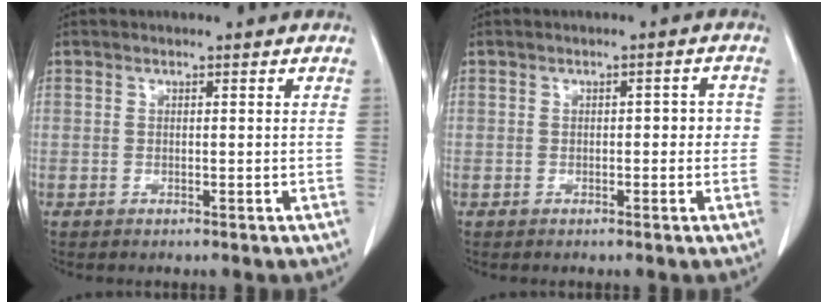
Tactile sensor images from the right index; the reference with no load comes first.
{"total": 2.4, "force": [-0.2, 1.2, 2.1], "torque": [-0.023, 0.012, -0.002]}